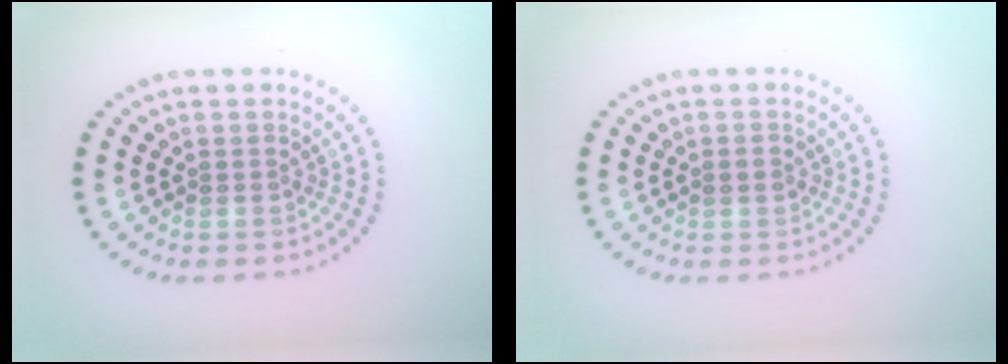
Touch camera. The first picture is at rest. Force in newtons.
{"total": 1.0, "press": 1.0, "slide": 0.0}